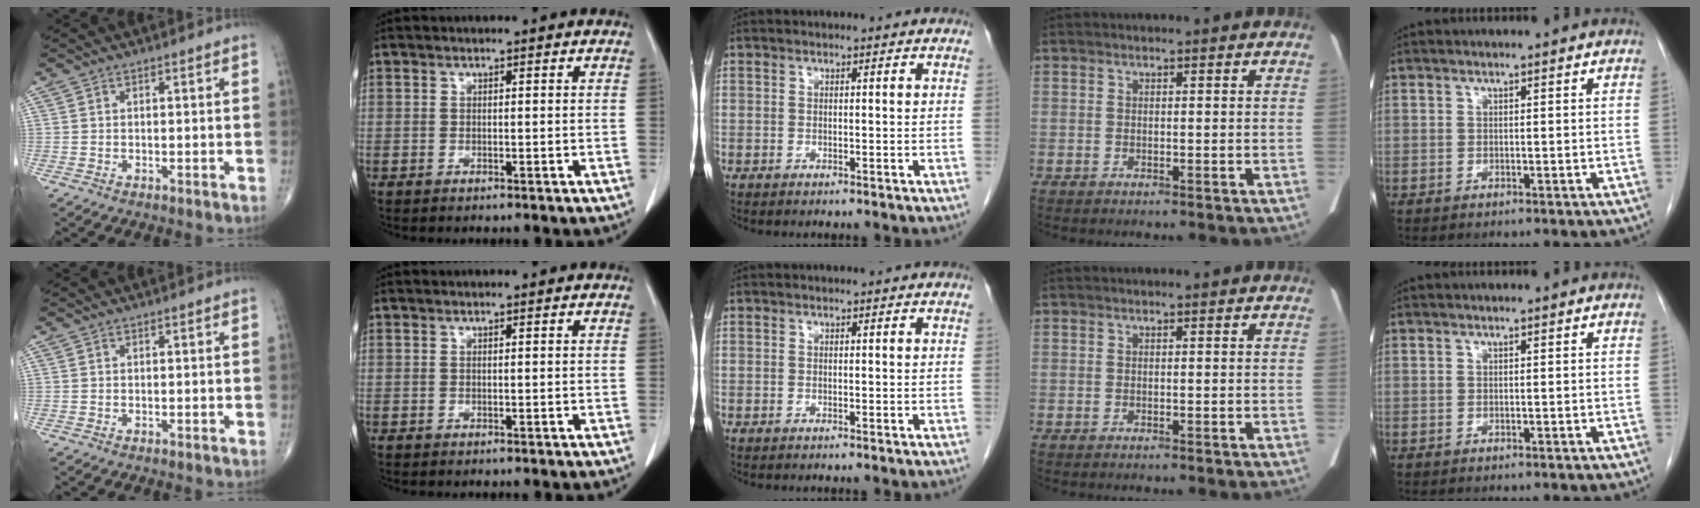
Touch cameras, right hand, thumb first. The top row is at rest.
{}